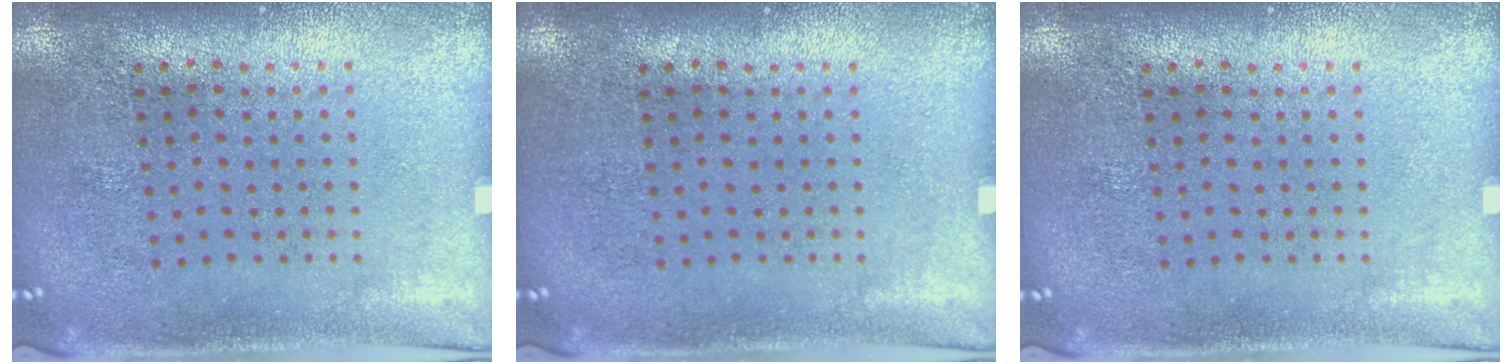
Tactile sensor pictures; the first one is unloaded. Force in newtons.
{"total": 0.0}
{"total": 0.0}